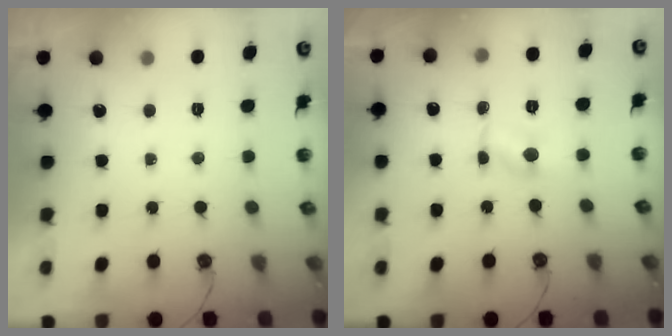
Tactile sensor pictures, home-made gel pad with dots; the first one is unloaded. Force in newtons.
{"total": 3.8, "press": 3.8, "slide": 0.3}